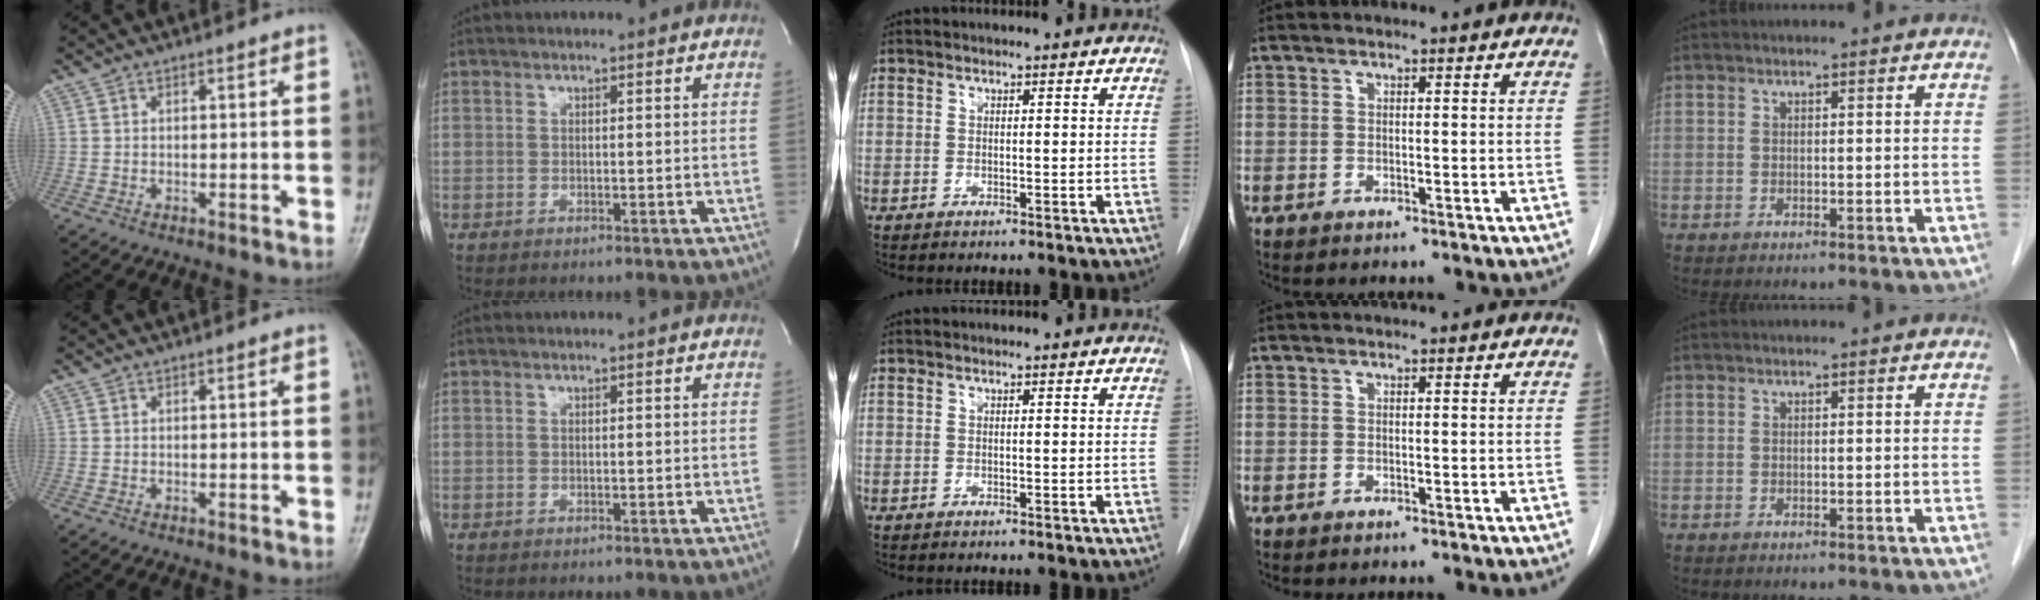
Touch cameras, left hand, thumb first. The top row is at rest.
{}